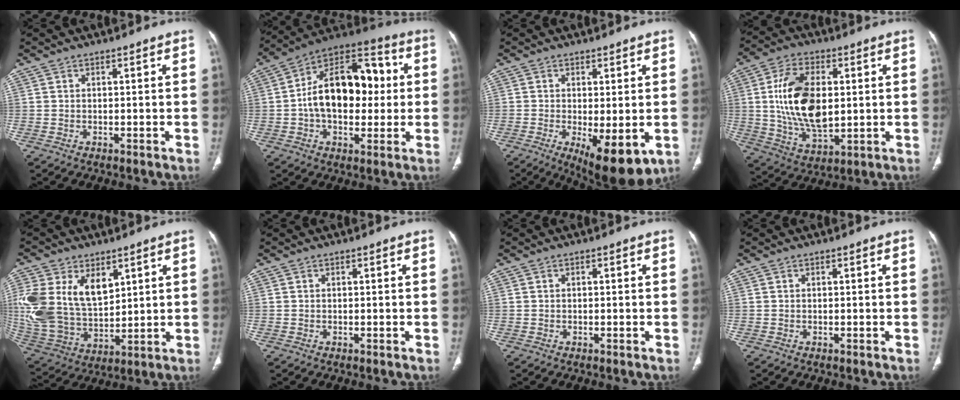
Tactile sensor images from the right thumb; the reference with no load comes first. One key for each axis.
{"total": 20.6, "fx": 0.9, "fy": 12.7, "fz": 16.2, "tx": -0.222, "ty": 0.034, "tz": 0.008}
{"total": 11.4, "fx": -3.4, "fy": 4.1, "fz": 10.1, "tx": -0.146, "ty": -0.023, "tz": -0.039}
{"total": 17.4, "fx": 1.7, "fy": 9.6, "fz": 14.4, "tx": -0.263, "ty": -0.008, "tz": 0.038}
{"total": 20.8, "fx": 6.7, "fy": 13.7, "fz": 14.2, "tx": -0.299, "ty": -0.018, "tz": 0.145}
{"total": 0.0}
{"total": 0.0}
{"total": 0.0}